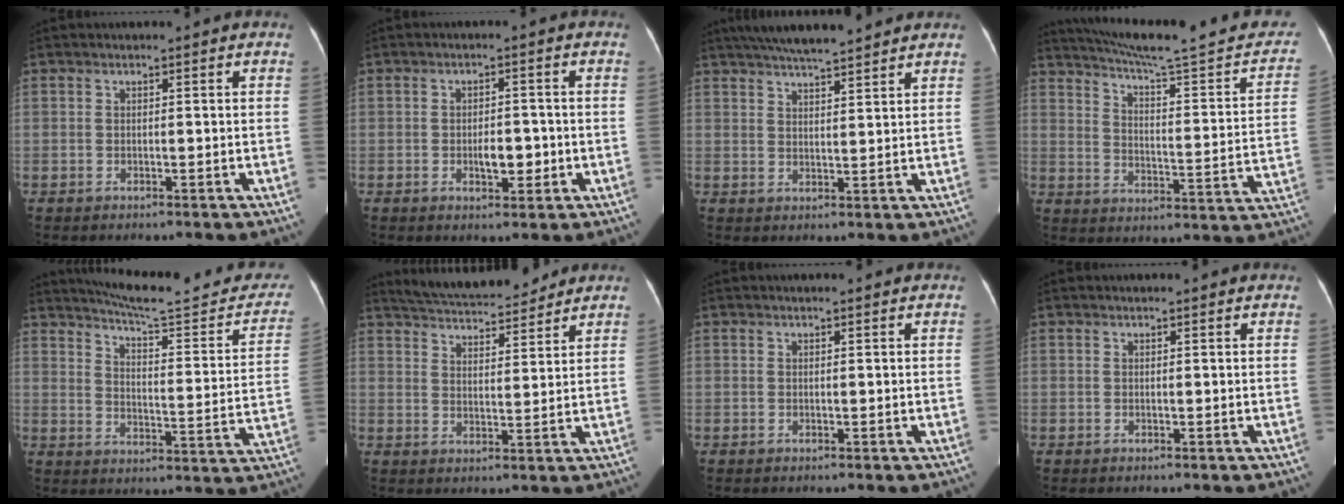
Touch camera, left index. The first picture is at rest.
{"total": 3.7, "force": [-1.3, 1.7, 3.0], "torque": [-0.049, -0.001, -0.016]}
{"total": 9.9, "force": [8.7, 0.7, 4.7], "torque": [-0.080, 0.020, 0.130]}
{"total": 23.7, "force": [20.7, 2.3, 11.2], "torque": [-0.158, -0.025, 0.271]}
{"total": 22.2, "force": [20.2, 3.5, 8.7], "torque": [-0.106, -0.046, 0.249]}
{"total": 12.0, "force": [11.0, 2.0, 4.2], "torque": [-0.072, 0.013, 0.171]}
{"total": 1.3, "force": [1.2, 0.3, 0.5], "torque": [-0.010, 0.011, 0.015]}
{"total": 1.4, "force": [1.3, 0.3, 0.4], "torque": [-0.013, 0.013, 0.013]}